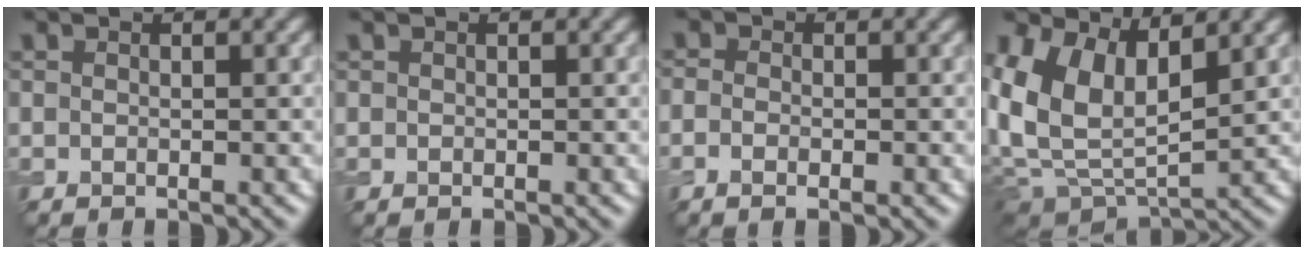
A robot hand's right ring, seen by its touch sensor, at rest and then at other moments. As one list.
[{"total": 0.0}, {"total": 2.1, "force": [-0.5, 1.3, 1.7], "torque": [-0.015, 0.001, -0.014]}, {"total": 9.6, "force": [3.3, 5.7, 7.0], "torque": [-0.149, -0.009, 0.064]}]